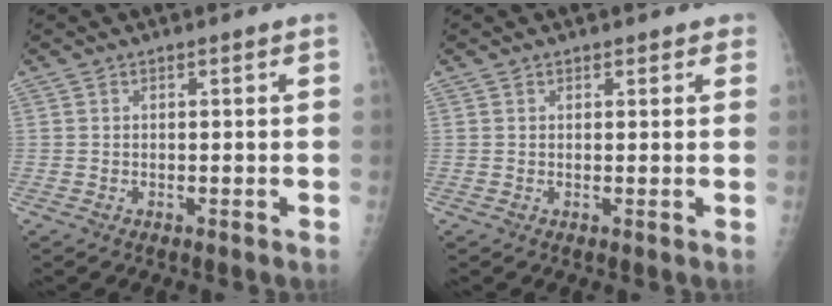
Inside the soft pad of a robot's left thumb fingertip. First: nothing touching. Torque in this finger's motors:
{"motor_torque": [-0.58, -0.03, -0.20, -0.02, -0.02]}